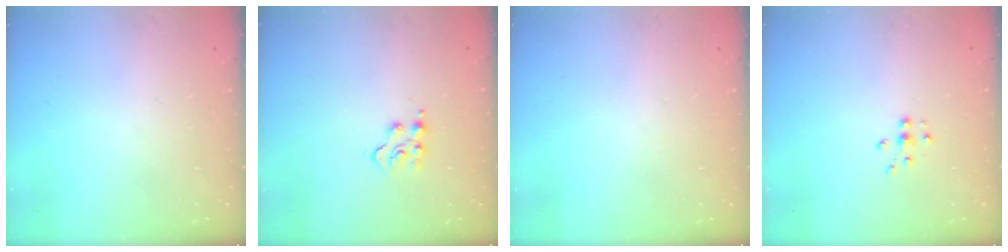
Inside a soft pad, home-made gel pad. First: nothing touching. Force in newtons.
{"total": 5.6, "press": 5.6, "slide": 0.6}
{"total": 0.0}
{"total": 5.6, "press": 5.5, "slide": 0.7}